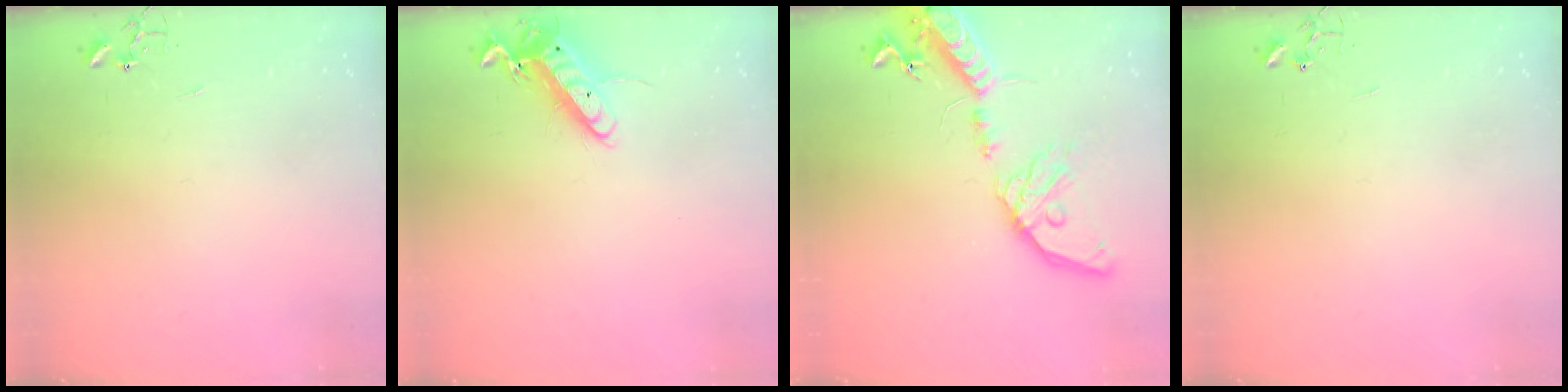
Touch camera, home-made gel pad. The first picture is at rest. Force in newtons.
{"total": 12.5, "press": 12.5, "slide": 1.1}
{"total": 19.5, "press": 19.2, "slide": 3.6}
{"total": 0.0}